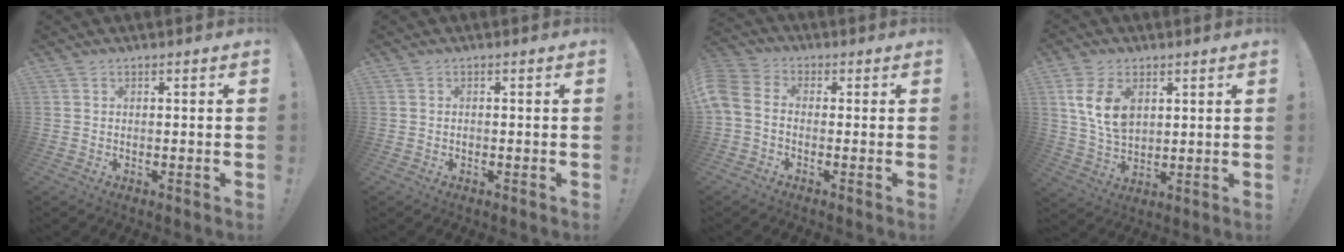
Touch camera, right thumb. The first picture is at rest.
{"total": 0.5, "force": [-0.3, 0.4, -0.1], "torque": [0.001, 0.003, -0.006]}
{"total": 6.4, "force": [-1.5, 4.4, 4.4], "torque": [-0.099, 0.010, -0.023]}
{"total": 10.7, "force": [4.1, 6.9, 7.2], "torque": [-0.133, -0.005, 0.078]}